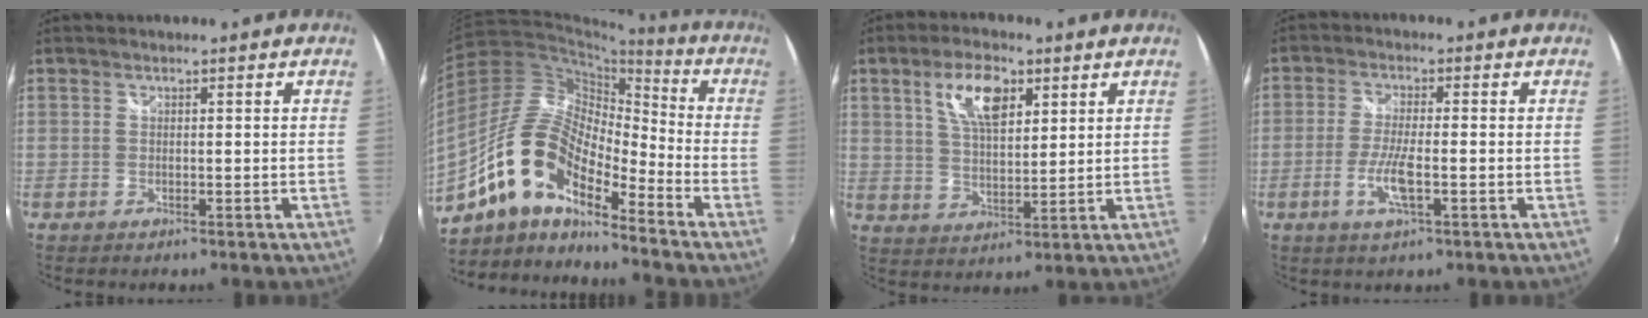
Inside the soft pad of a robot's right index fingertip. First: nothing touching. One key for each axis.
{"total": 15.2, "fx": -9.7, "fy": 5.5, "fz": 10.3, "tx": -0.189, "ty": 0.007, "tz": -0.198}
{"total": 9.2, "fx": 4.3, "fy": 4.0, "fz": 7.1, "tx": -0.132, "ty": 0.012, "tz": 0.080}
{"total": 6.0, "fx": -2.1, "fy": 1.1, "fz": 5.6, "tx": -0.117, "ty": -0.008, "tz": -0.042}